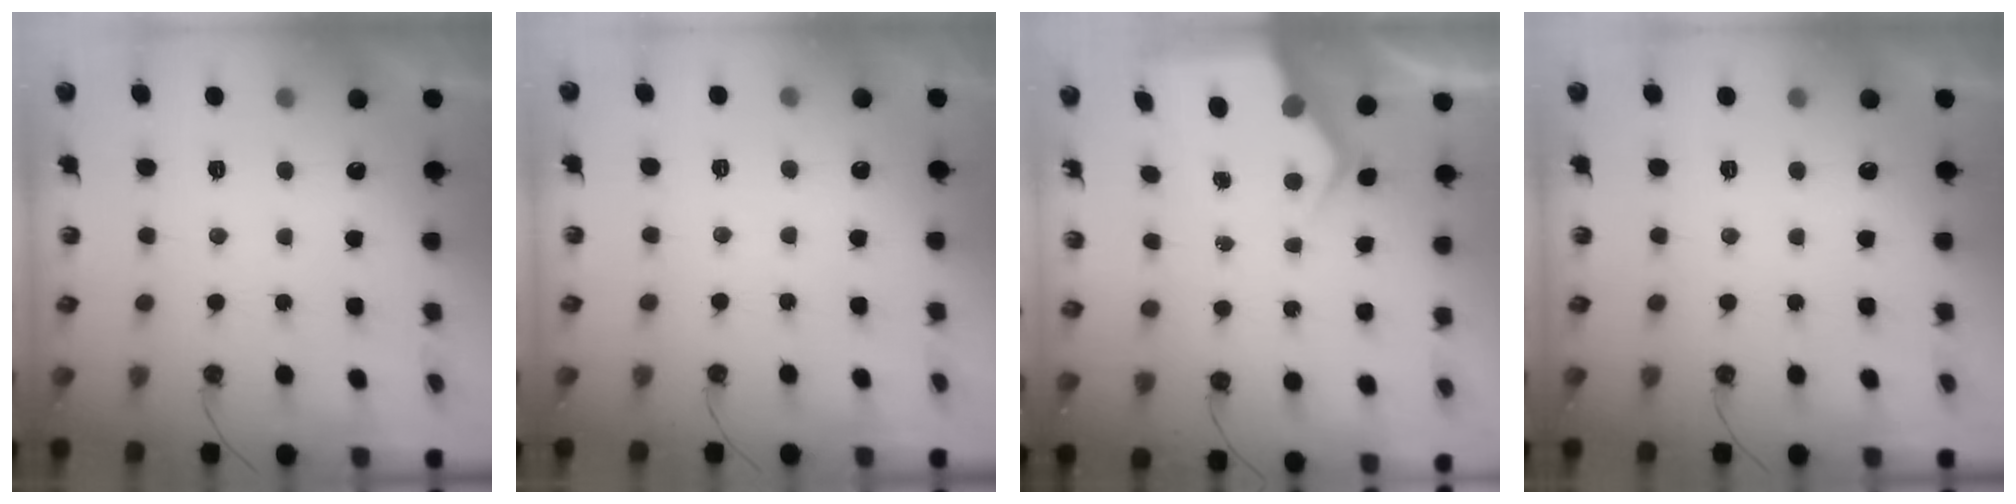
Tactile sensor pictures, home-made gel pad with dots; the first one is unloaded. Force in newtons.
{"total": 3.0, "press": 3.0, "slide": 0.4}
{"total": 6.0, "press": 6.0, "slide": 0.6}
{"total": 0.0}